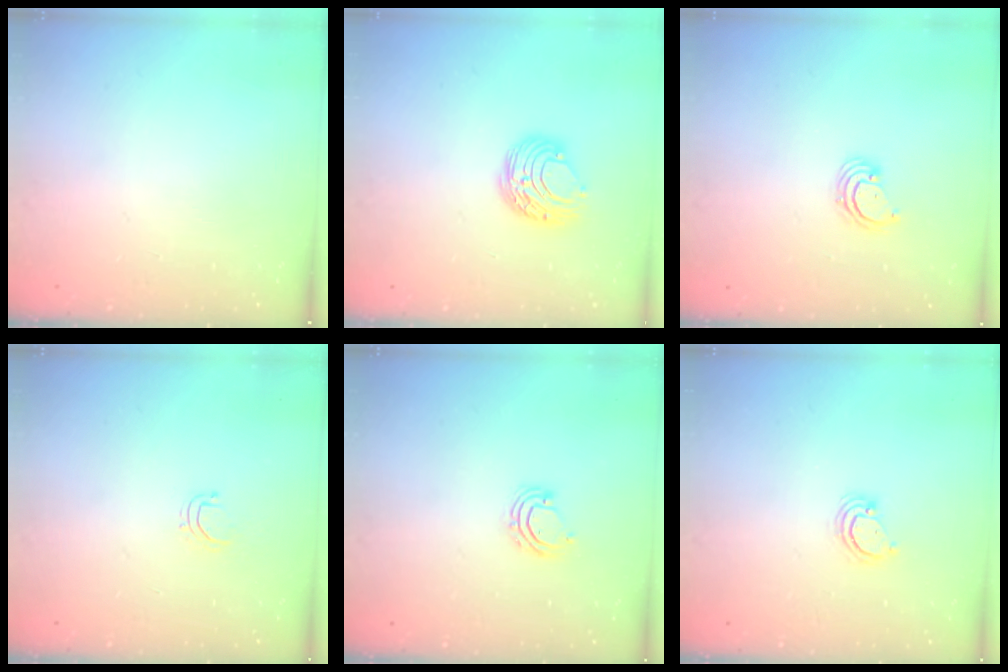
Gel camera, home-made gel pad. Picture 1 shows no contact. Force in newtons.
{"total": 8.5, "press": 8.5, "slide": 0.4}
{"total": 3.5, "press": 3.5, "slide": 0.1}
{"total": 3.8, "press": 3.8, "slide": 0.2}
{"total": 5.6, "press": 5.6, "slide": 0.4}
{"total": 2.6, "press": 2.6, "slide": 0.3}